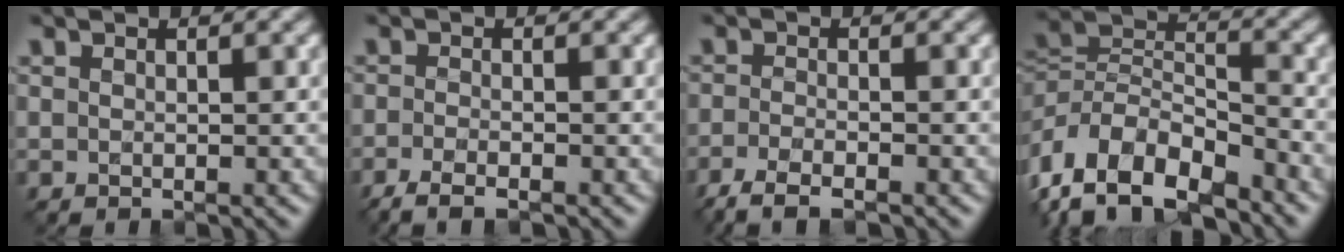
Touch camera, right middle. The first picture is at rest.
{"total": 2.8, "force": [-2.0, 0.7, 1.9], "torque": [-0.040, -0.007, -0.043]}
{"total": 3.6, "force": [-2.7, 0.9, 2.2], "torque": [-0.047, -0.009, -0.057]}
{"total": 10.3, "force": [-6.2, 5.6, 6.1], "torque": [-0.111, 0.005, -0.105]}